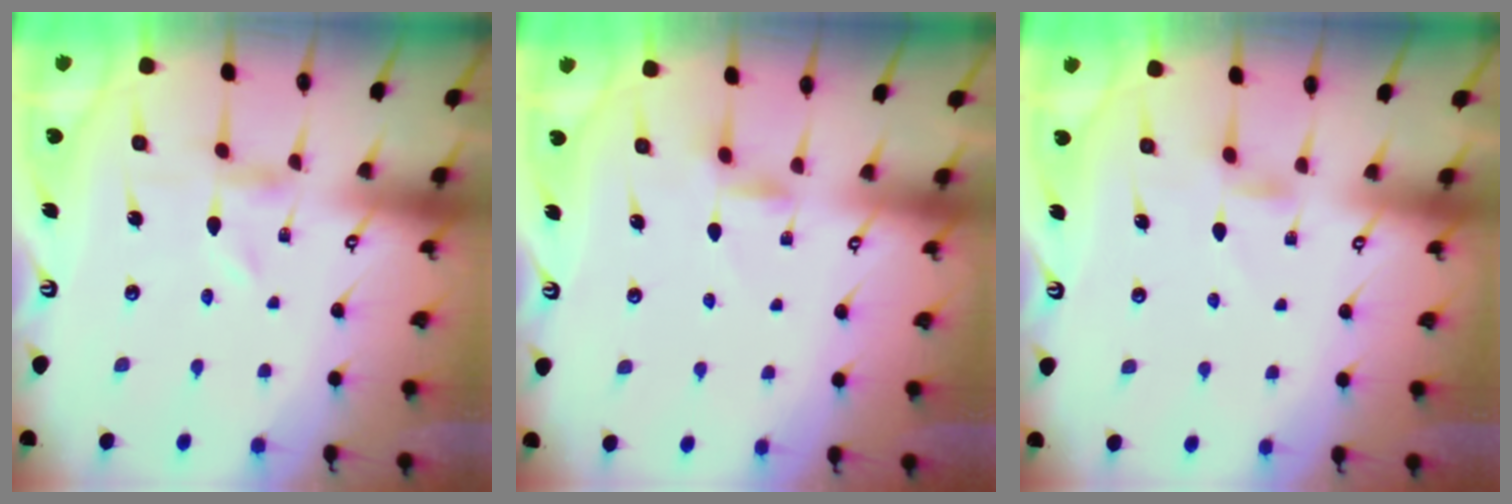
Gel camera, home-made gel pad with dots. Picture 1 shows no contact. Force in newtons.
{"total": 3.1, "press": 3.1, "slide": 0.5}
{"total": 2.7, "press": 2.6, "slide": 0.4}